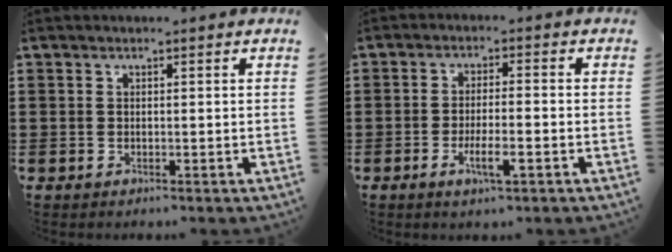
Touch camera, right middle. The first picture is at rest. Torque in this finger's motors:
{"motor_torque": [0.64, -0.44, 0.33, 0.03]}